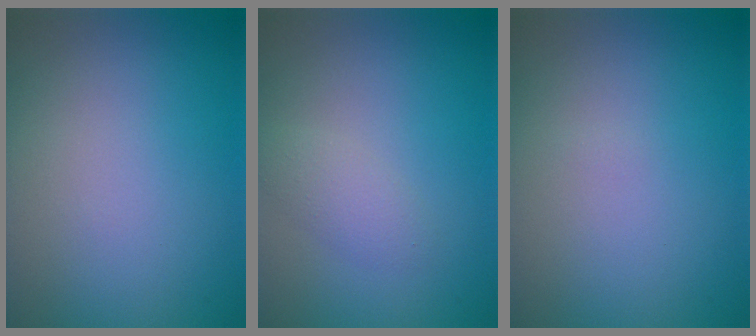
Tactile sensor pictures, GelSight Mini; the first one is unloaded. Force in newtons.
{"total": 1.6, "press": 1.6, "slide": 0.1}
{"total": 0.0}